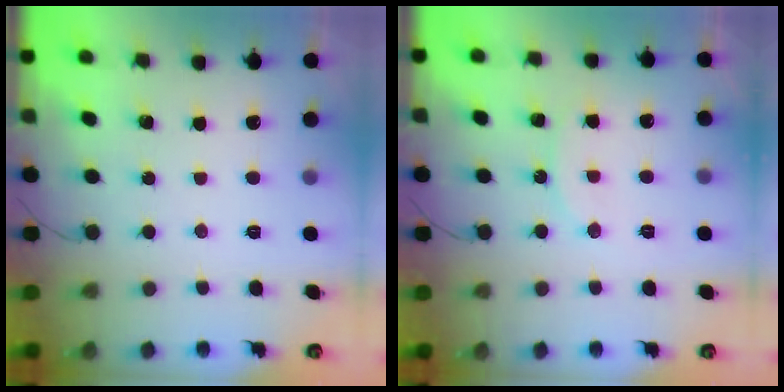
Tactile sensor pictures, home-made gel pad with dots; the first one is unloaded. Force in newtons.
{"total": 7.8, "press": 7.8, "slide": 0.5}